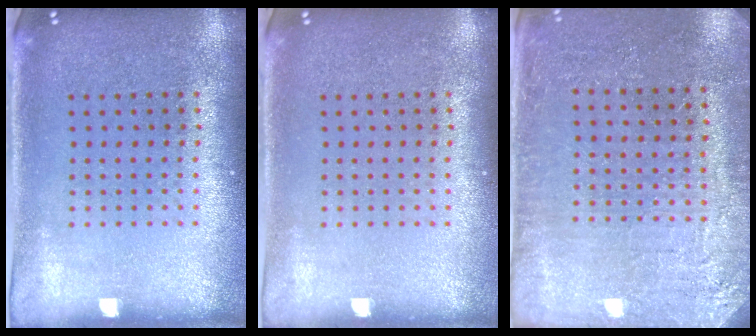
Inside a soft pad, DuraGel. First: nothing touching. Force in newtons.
{"total": 0.0}
{"total": 2.8, "press": 2.8, "slide": 0.4}